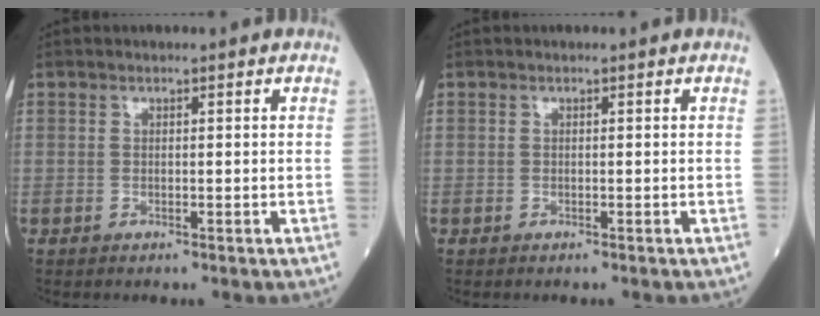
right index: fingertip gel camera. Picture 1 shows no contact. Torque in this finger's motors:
{"motor_torque": [-0.02, -0.02, 0.03, 0.01]}